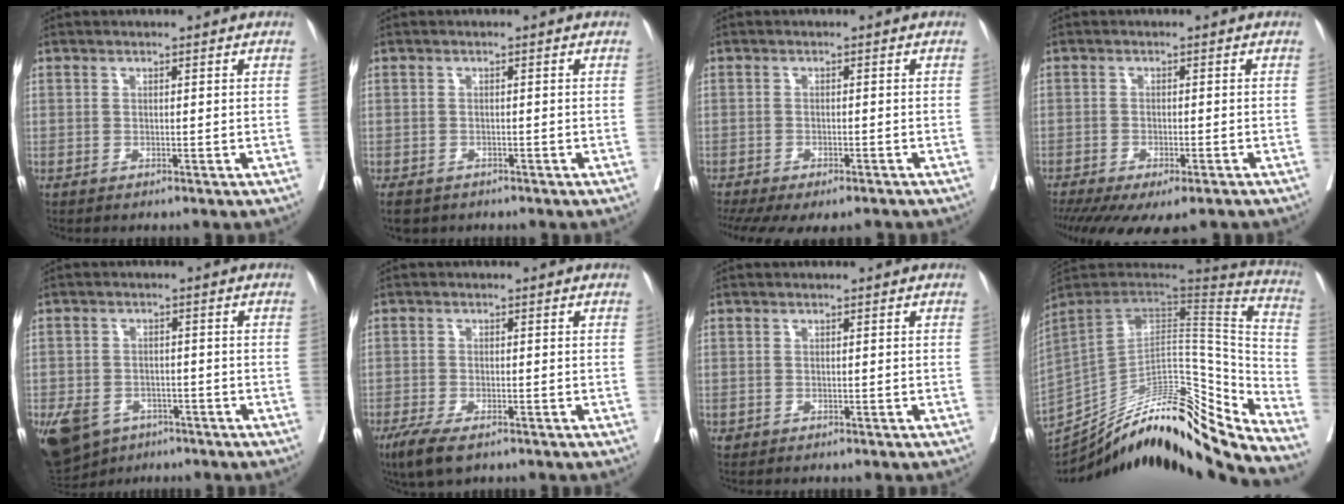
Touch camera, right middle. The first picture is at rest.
{"total": 4.5, "force": [-3.2, 2.8, 1.5], "torque": [-0.024, -0.003, -0.045]}
{"total": 12.2, "force": [-9.5, 4.2, 6.3], "torque": [-0.146, -0.010, -0.127]}
{"total": 12.3, "force": [-9.2, 3.7, 7.4], "torque": [-0.151, -0.020, -0.132]}
{"total": 12.8, "force": [-6.8, 9.1, 5.7], "torque": [-0.149, -0.007, -0.096]}
{"total": 5.2, "force": [-3.3, 1.6, 3.7], "torque": [-0.071, -0.010, -0.055]}
{"total": 0.0}
{"total": 31.6, "force": [-26.1, 4.0, 17.3], "torque": [-0.242, -0.002, -0.390]}